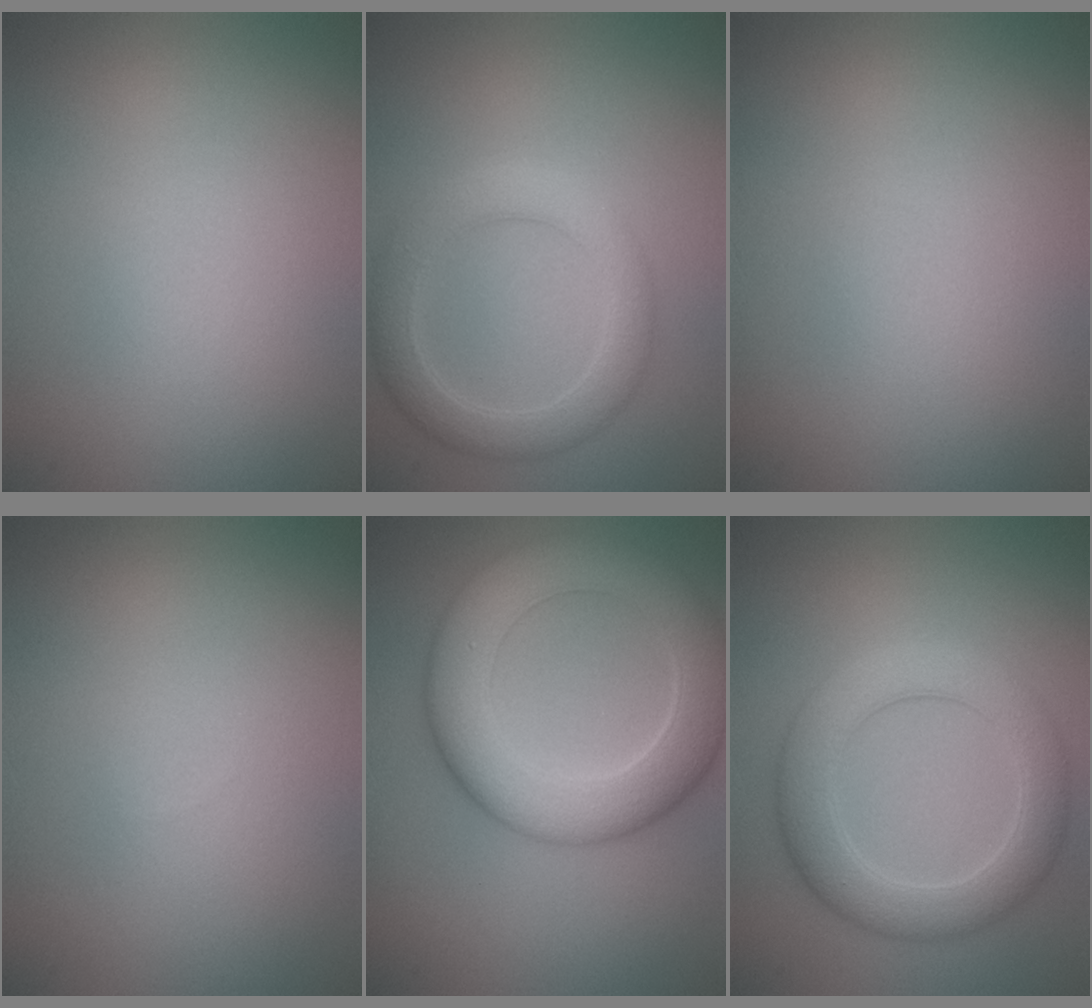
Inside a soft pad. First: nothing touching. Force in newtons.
{"total": 4.0, "press": 4.0, "slide": 0.3}
{"total": 0.0}
{"total": 0.0}
{"total": 8.4, "press": 8.4, "slide": 0.6}
{"total": 5.6, "press": 5.6, "slide": 0.1}